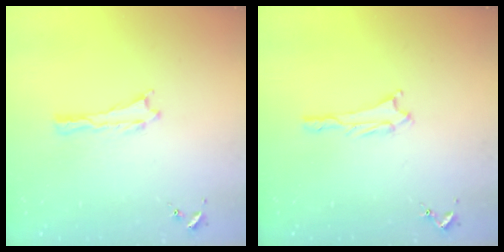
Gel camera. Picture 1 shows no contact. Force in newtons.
{"total": 0.8, "press": 0.8, "slide": 0.1}